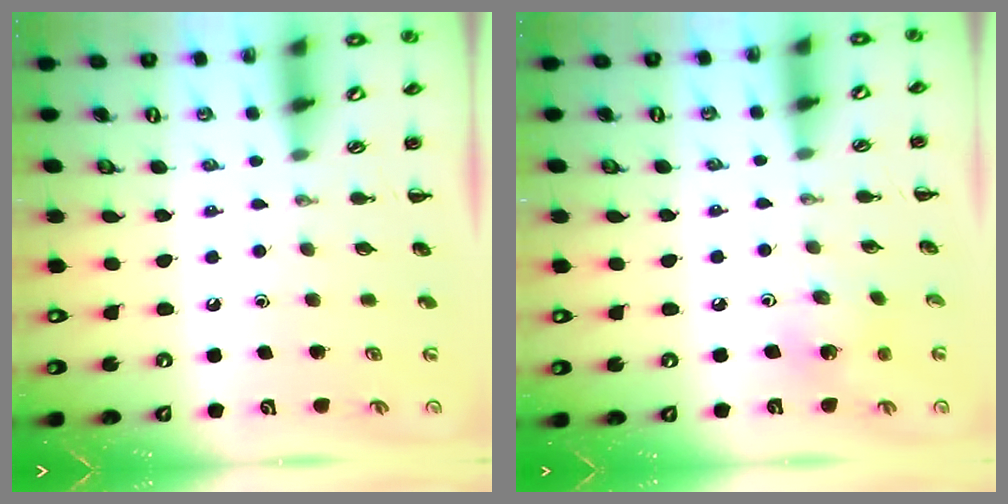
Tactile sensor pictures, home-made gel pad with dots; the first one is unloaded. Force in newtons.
{"total": 2.6, "press": 2.6, "slide": 0.5}